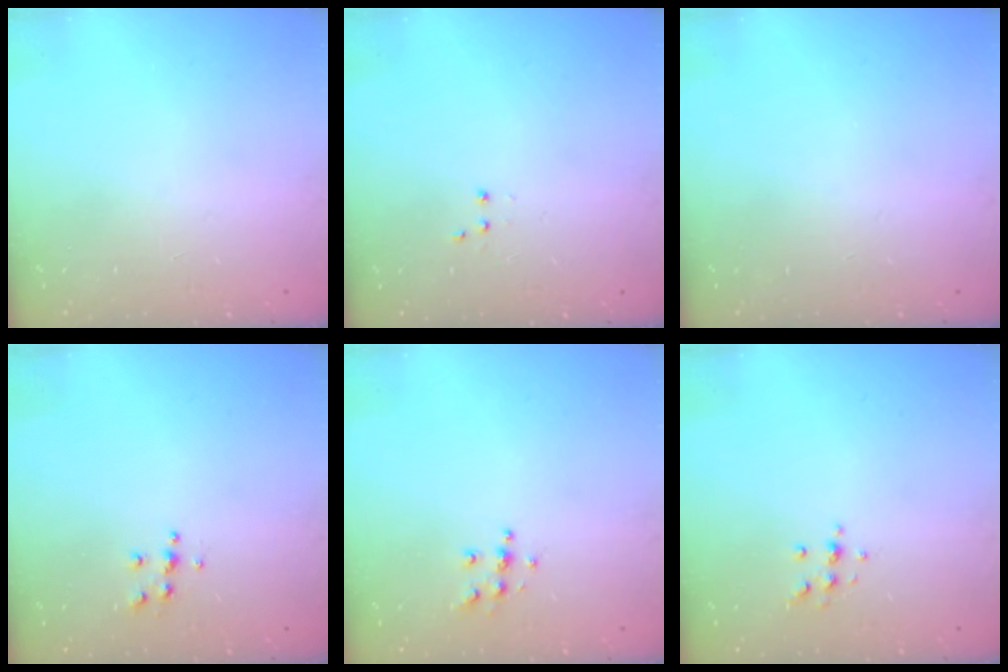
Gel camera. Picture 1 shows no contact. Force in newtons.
{"total": 3.0, "press": 2.9, "slide": 0.7}
{"total": 0.0}
{"total": 5.5, "press": 5.5, "slide": 0.5}
{"total": 5.9, "press": 5.9, "slide": 0.5}
{"total": 6.2, "press": 6.2, "slide": 0.8}